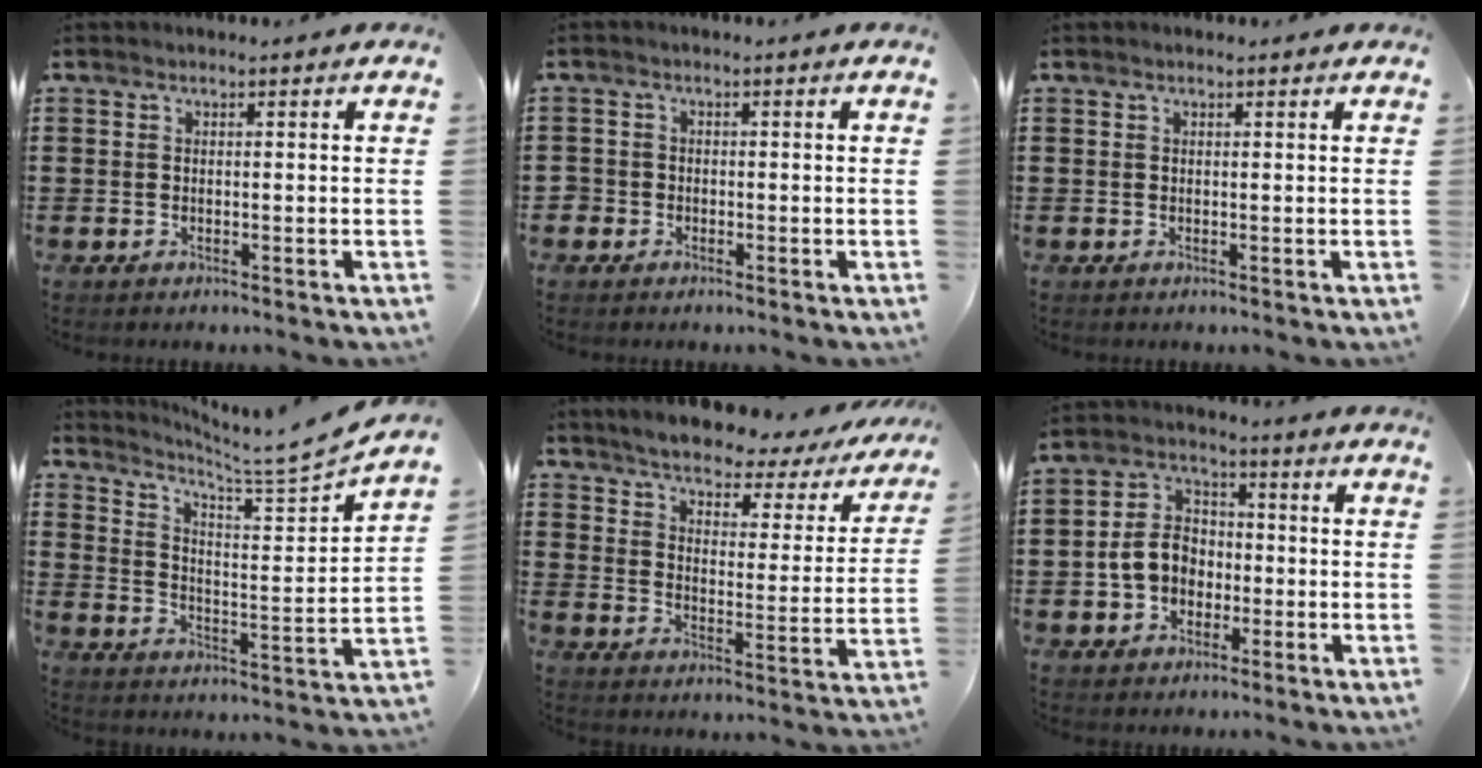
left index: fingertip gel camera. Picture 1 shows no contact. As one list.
[{"total": 1.4, "force": [-0.9, 1.1, 0.0], "torque": [-0.004, 0.001, -0.020]}, {"total": 0.0}, {"total": 5.2, "force": [4.6, -1.1, 2.1], "torque": [-0.055, -0.048, 0.065]}, {"total": 3.8, "force": [3.5, 0.4, 1.3], "torque": [-0.047, -0.030, 0.052]}, {"total": 6.7, "force": [-1.4, 5.5, 3.6], "torque": [-0.090, 0.014, -0.029]}]